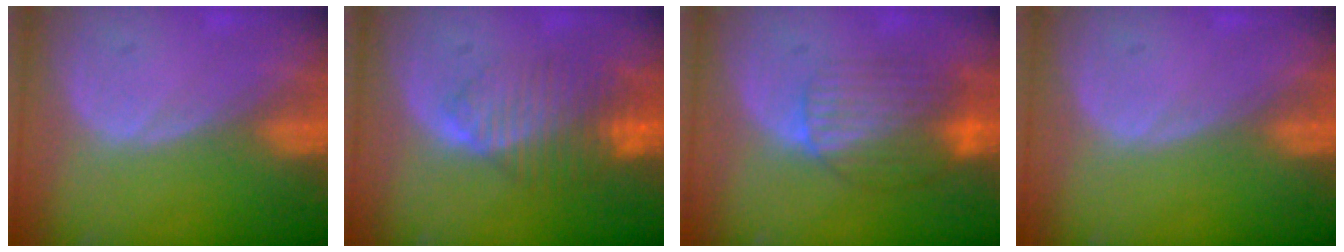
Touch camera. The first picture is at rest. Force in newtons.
{"total": 8.4, "press": 7.1, "slide": 4.4}
{"total": 8.1, "press": 7.4, "slide": 3.2}
{"total": 0.0}